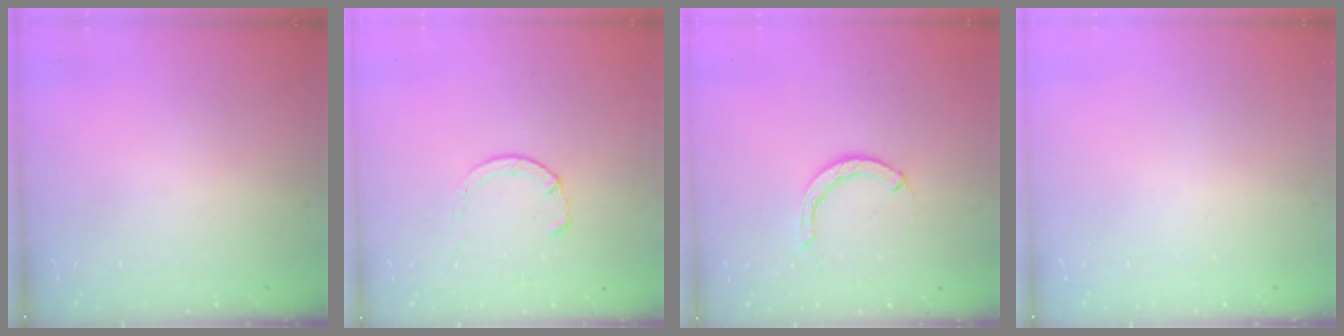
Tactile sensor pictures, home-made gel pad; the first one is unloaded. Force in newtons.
{"total": 3.6, "press": 3.6, "slide": 0.5}
{"total": 2.9, "press": 2.9, "slide": 0.4}
{"total": 0.0}